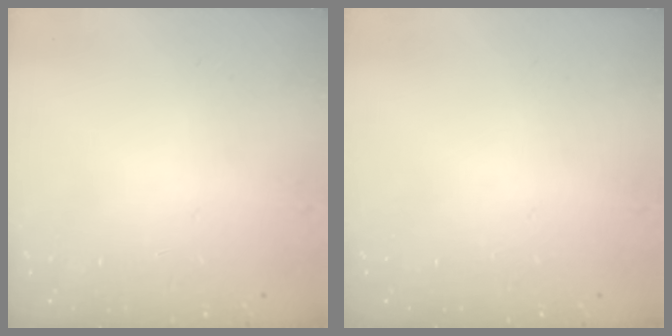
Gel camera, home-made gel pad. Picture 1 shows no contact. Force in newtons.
{"total": 0.0}